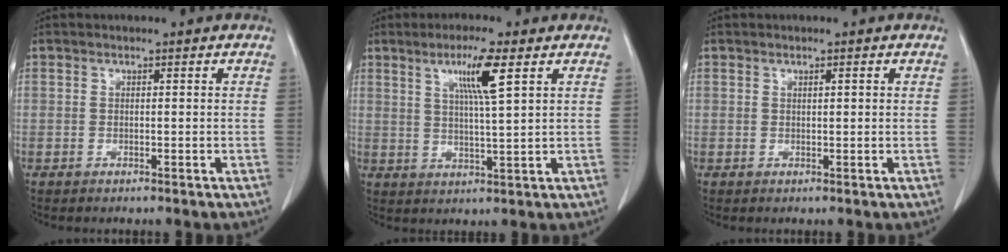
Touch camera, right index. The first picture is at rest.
{"total": 7.2, "force": [3.3, -0.3, 6.4], "torque": [-0.115, -0.002, 0.058]}
{"total": 0.8, "force": [0.4, 0.1, 0.7], "torque": [-0.012, 0.000, 0.006]}